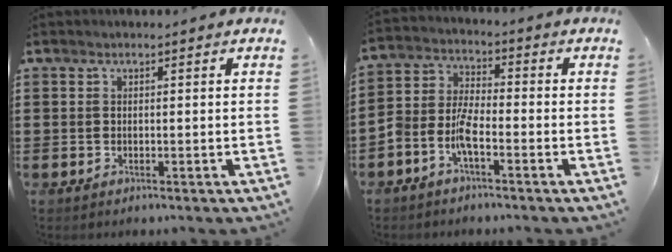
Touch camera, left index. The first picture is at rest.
{"total": 4.6, "force": [-2.9, 1.6, 3.2], "torque": [-0.076, 0.002, -0.060]}